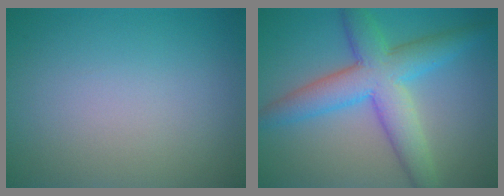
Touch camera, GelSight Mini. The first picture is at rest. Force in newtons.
{"total": 7.1, "press": 7.1, "slide": 0.2}